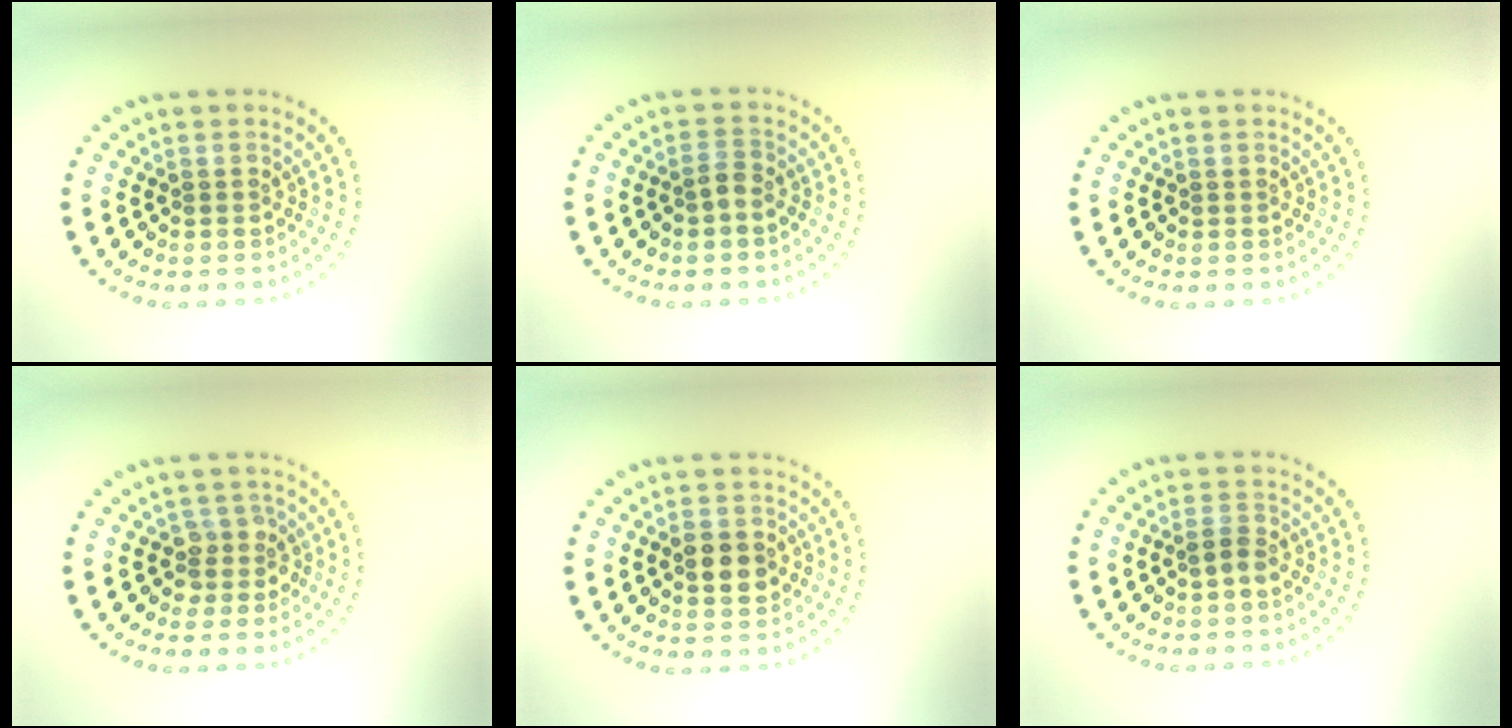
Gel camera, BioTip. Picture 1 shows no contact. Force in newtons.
{"total": 1.0, "press": 0.9, "slide": 0.5}
{"total": 0.0}
{"total": 2.0, "press": 1.6, "slide": 1.2}
{"total": 2.8, "press": 2.7, "slide": 0.2}
{"total": 1.1, "press": 1.1, "slide": 0.4}